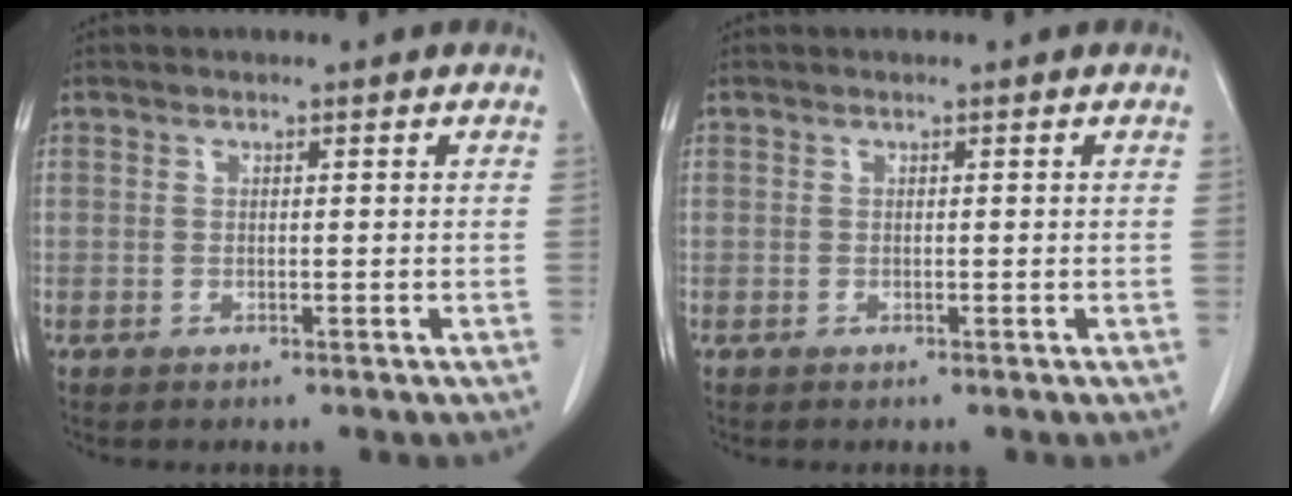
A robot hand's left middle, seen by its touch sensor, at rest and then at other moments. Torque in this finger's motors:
{"motor_torque": [0.13, -0.10, 0.03, -0.01]}